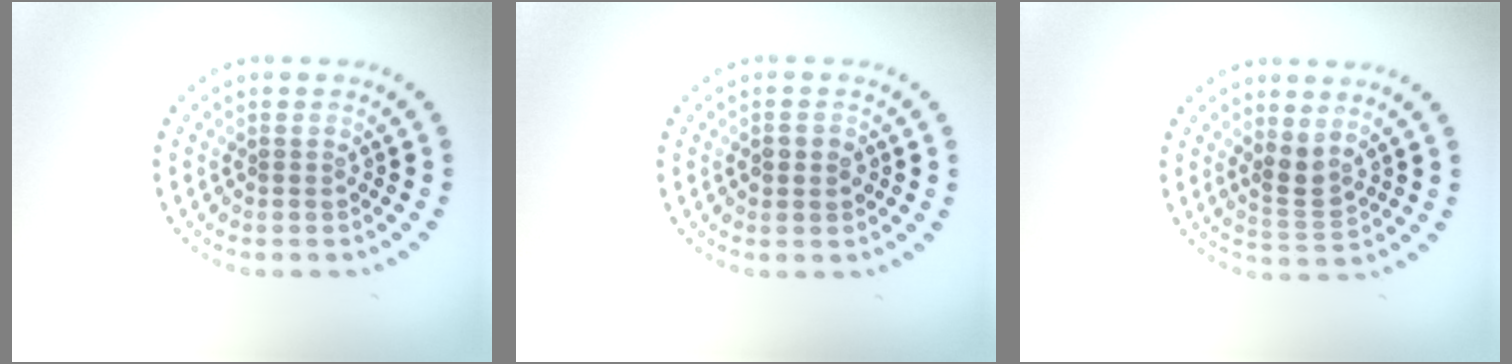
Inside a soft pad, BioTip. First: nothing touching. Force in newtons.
{"total": 1.5, "press": 1.5, "slide": 0.2}
{"total": 2.4, "press": 1.7, "slide": 1.6}